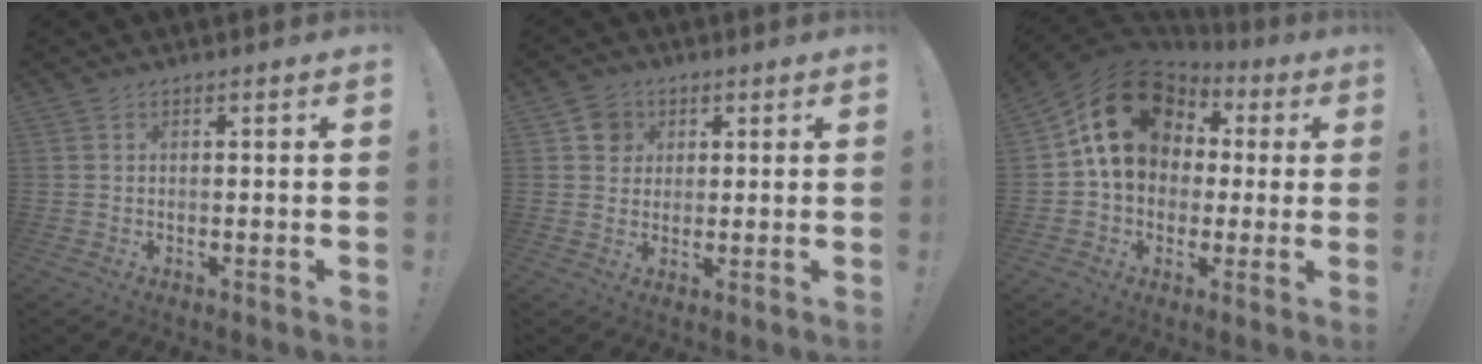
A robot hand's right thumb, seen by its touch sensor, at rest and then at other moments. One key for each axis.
{"total": 6.1, "fx": 2.0, "fy": 5.5, "fz": 1.4, "tx": -0.016, "ty": -0.001, "tz": 0.041}
{"total": 21.0, "fx": 5.3, "fy": 16.2, "fz": 12.2, "tx": -0.181, "ty": 0.000, "tz": 0.111}